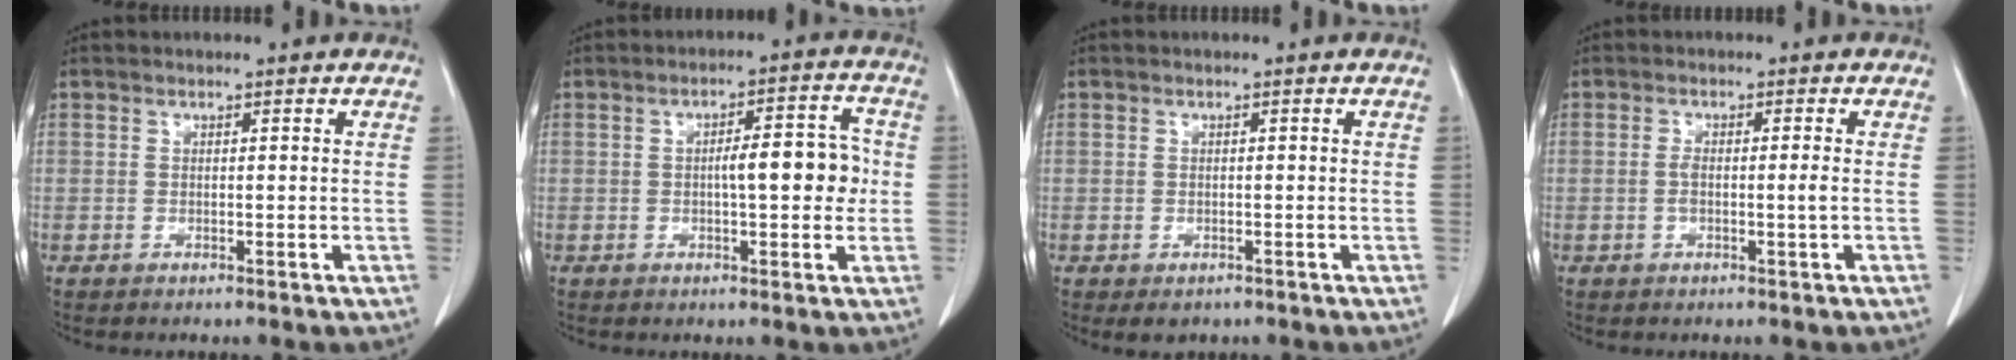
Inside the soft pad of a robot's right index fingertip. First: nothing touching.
{"total": 7.3, "force": [-0.1, 2.0, 7.0], "torque": [-0.101, 0.020, 0.001]}
{"total": 2.0, "force": [-1.1, 1.5, 0.7], "torque": [-0.006, 0.000, -0.006]}
{"total": 2.3, "force": [-0.4, 0.1, 2.3], "torque": [-0.047, 0.001, -0.007]}